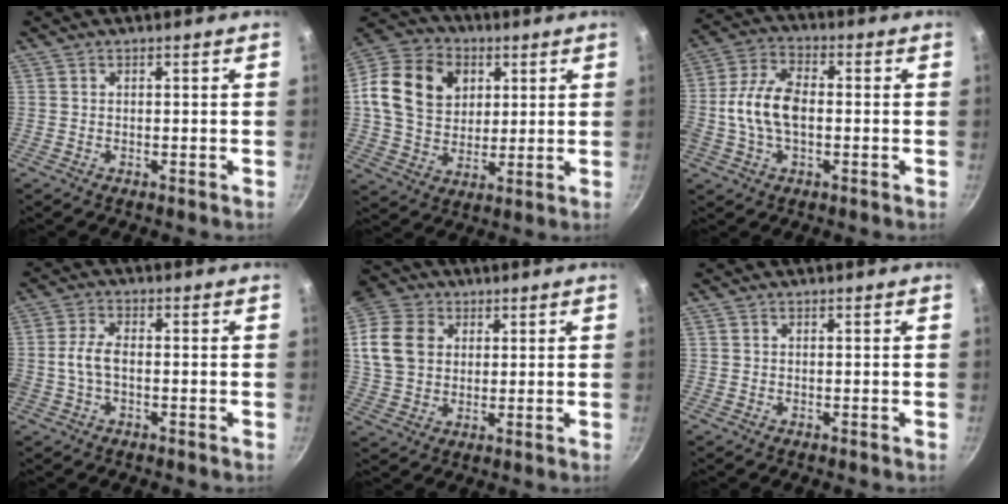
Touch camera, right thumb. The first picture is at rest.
{"total": 17.9, "force": [4.6, 14.1, 10.1], "torque": [-0.168, 0.009, 0.073]}
{"total": 11.1, "force": [-0.9, 6.5, 9.0], "torque": [-0.175, 0.027, -0.028]}
{"total": 4.9, "force": [-0.7, 2.6, 4.1], "torque": [-0.083, 0.016, -0.019]}
{"total": 11.6, "force": [3.6, 9.1, 6.2], "torque": [-0.095, -0.005, 0.061]}
{"total": 0.0}